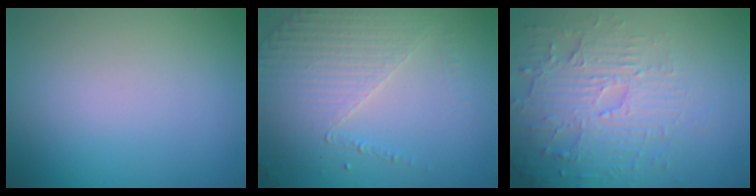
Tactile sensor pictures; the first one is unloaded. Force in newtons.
{"total": 4.2, "press": 3.1, "slide": 2.9}
{"total": 4.3, "press": 3.7, "slide": 2.1}